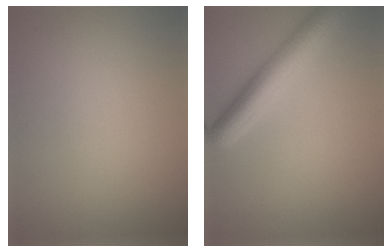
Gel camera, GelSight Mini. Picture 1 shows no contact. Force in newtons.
{"total": 5.1, "press": 5.1, "slide": 0.2}